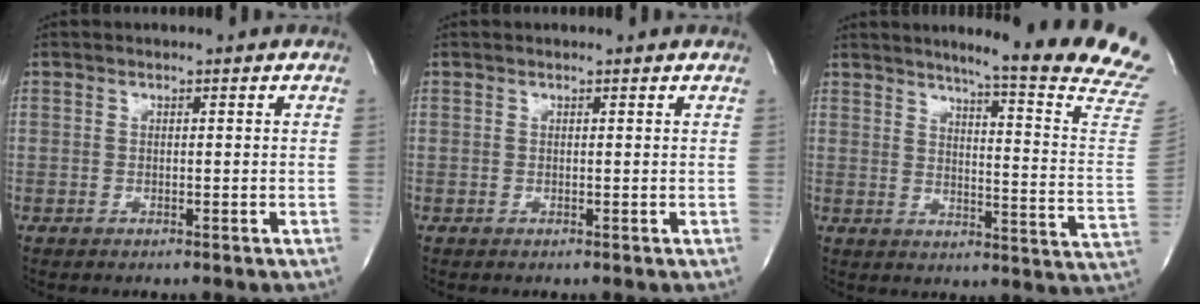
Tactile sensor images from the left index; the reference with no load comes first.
{"total": 0.9, "force": [0.9, 0.1, 0.1], "torque": [-0.009, 0.004, 0.008]}
{"total": 22.2, "force": [19.2, -0.8, 11.1], "torque": [-0.148, -0.114, 0.219]}